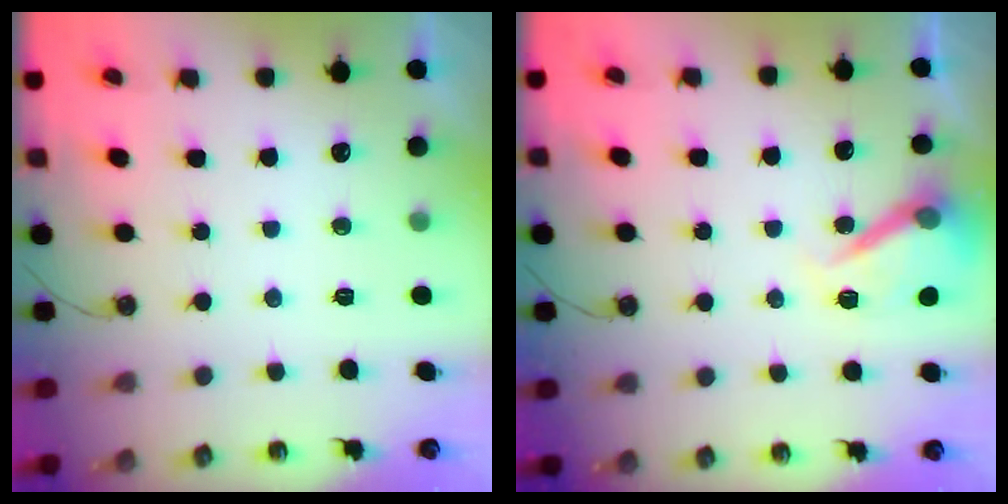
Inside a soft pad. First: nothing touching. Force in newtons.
{"total": 12.6, "press": 12.5, "slide": 1.4}